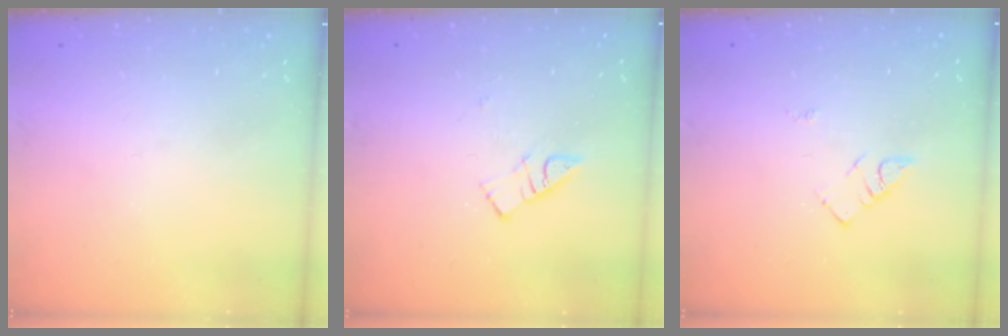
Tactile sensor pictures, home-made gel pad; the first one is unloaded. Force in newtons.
{"total": 4.8, "press": 4.7, "slide": 0.8}
{"total": 3.9, "press": 3.9, "slide": 0.5}